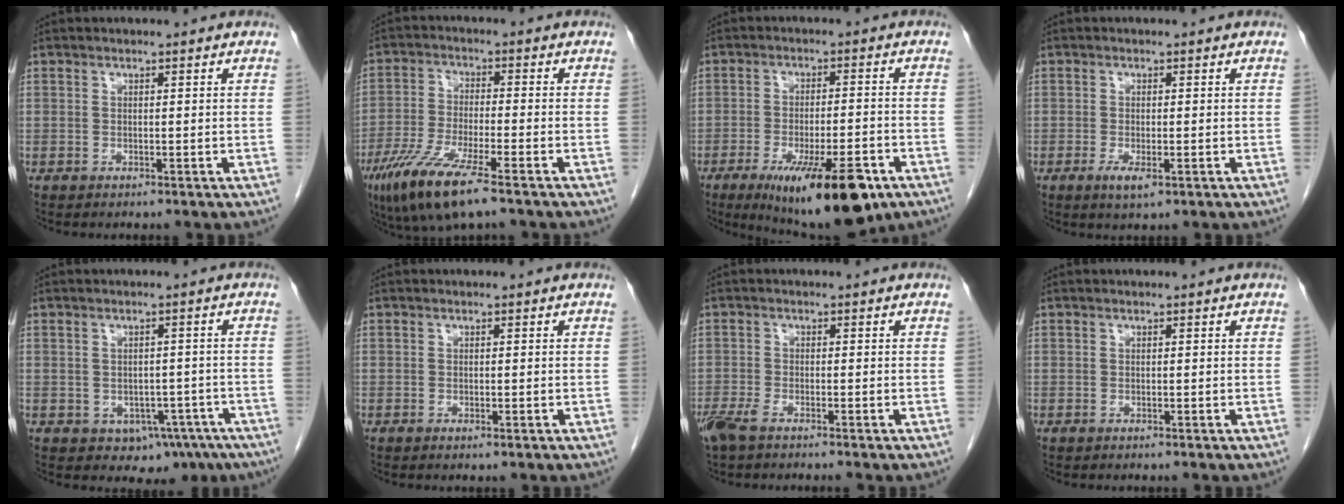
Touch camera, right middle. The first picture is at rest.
{"total": 10.5, "force": [-6.5, 1.2, 8.1], "torque": [-0.167, -0.027, -0.117]}
{"total": 15.2, "force": [-8.8, 3.6, 11.9], "torque": [-0.155, -0.020, -0.129]}
{"total": 2.9, "force": [-1.2, 0.8, 2.5], "torque": [-0.045, -0.005, -0.016]}
{"total": 8.2, "force": [-4.8, 5.5, 3.7], "torque": [-0.027, 0.013, -0.059]}
{"total": 0.6, "force": [-0.3, 0.2, 0.5], "torque": [-0.010, -0.002, -0.002]}
{"total": 3.4, "force": [-2.5, 0.6, 2.2], "torque": [-0.045, -0.006, -0.050]}
{"total": 0.0}